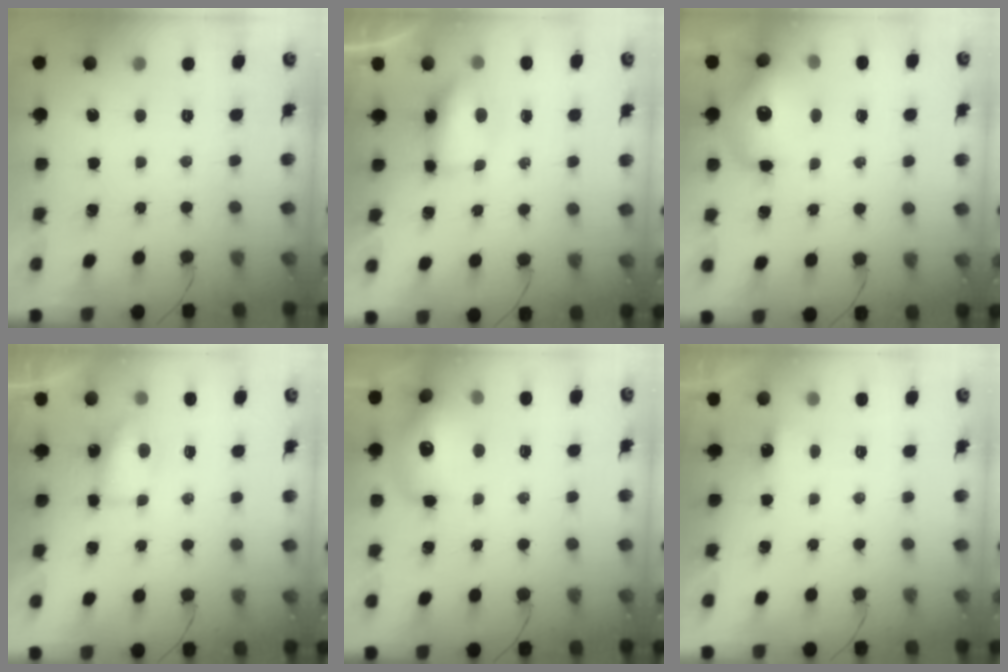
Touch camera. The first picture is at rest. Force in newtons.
{"total": 6.5, "press": 6.5, "slide": 0.4}
{"total": 12.7, "press": 12.3, "slide": 3.1}
{"total": 5.4, "press": 5.4, "slide": 0.4}
{"total": 14.2, "press": 13.8, "slide": 3.2}
{"total": 2.2, "press": 2.2, "slide": 0.5}